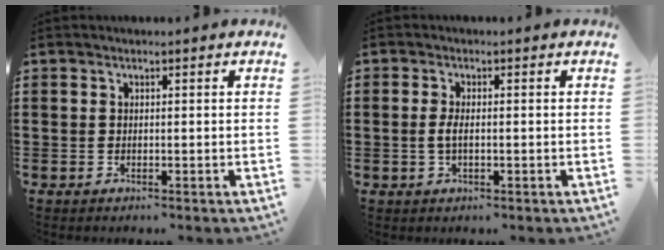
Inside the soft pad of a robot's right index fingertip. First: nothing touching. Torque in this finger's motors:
{"motor_torque": [0.75, 1.37, 0.03, -0.02]}